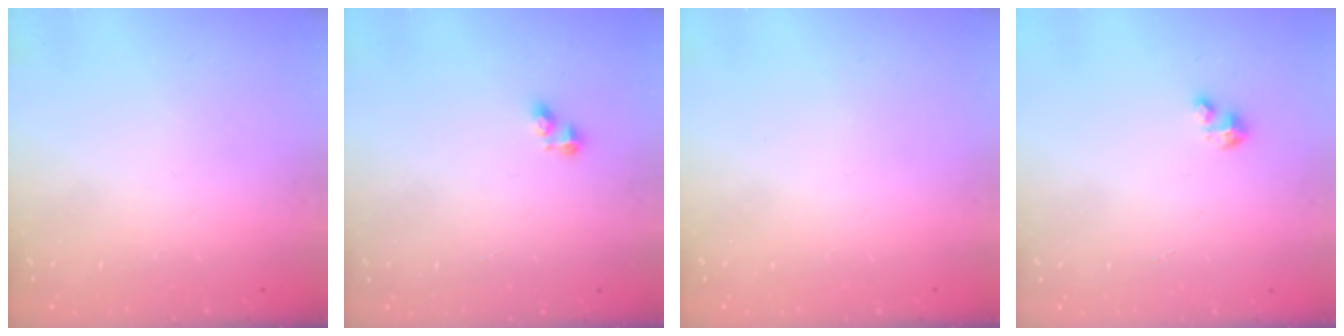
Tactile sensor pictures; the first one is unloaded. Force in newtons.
{"total": 2.6, "press": 2.6, "slide": 0.4}
{"total": 0.0}
{"total": 2.0, "press": 2.0, "slide": 0.2}